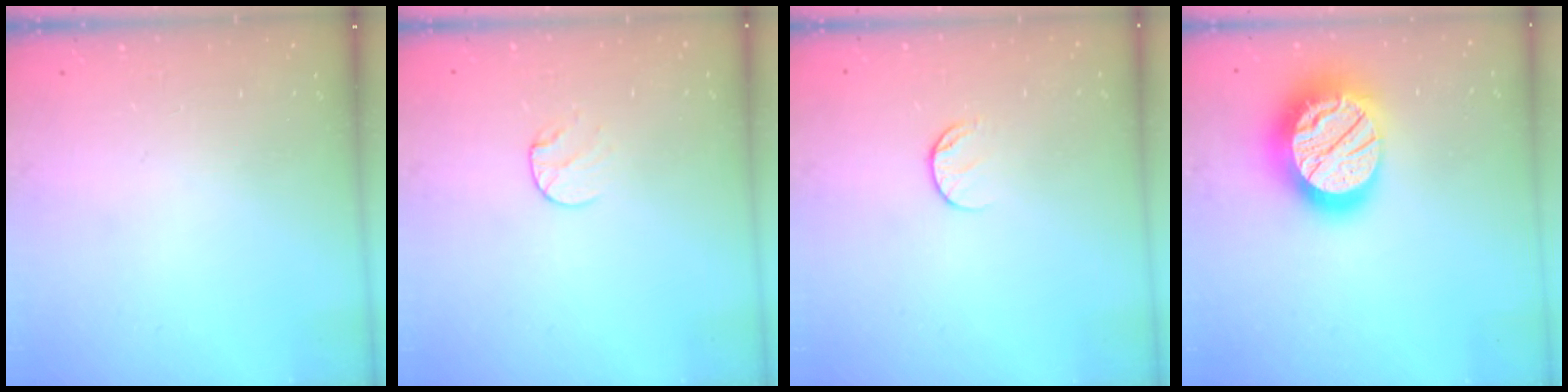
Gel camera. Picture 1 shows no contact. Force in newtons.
{"total": 5.3, "press": 5.3, "slide": 0.6}
{"total": 6.8, "press": 6.7, "slide": 0.8}
{"total": 23.9, "press": 23.8, "slide": 1.9}